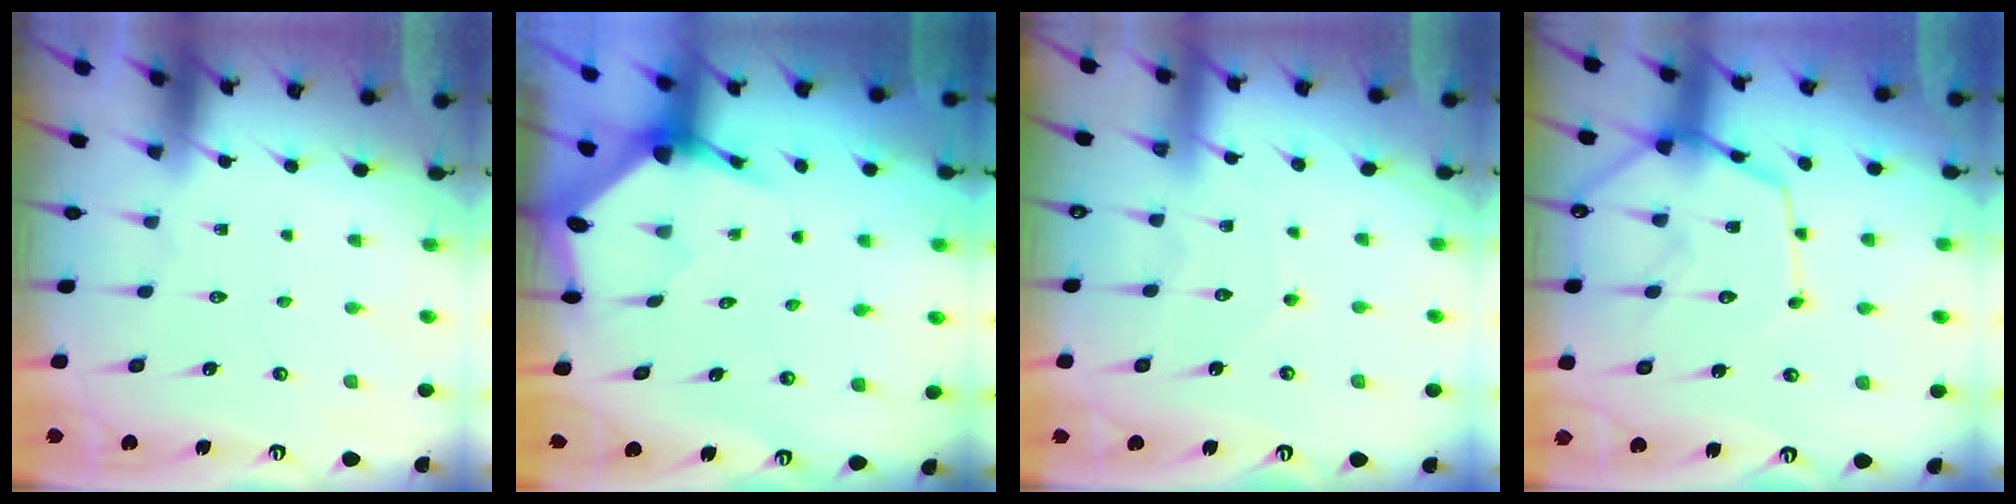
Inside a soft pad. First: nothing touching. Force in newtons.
{"total": 3.4, "press": 3.4, "slide": 0.5}
{"total": 4.3, "press": 4.2, "slide": 0.5}
{"total": 12.6, "press": 12.6, "slide": 1.2}